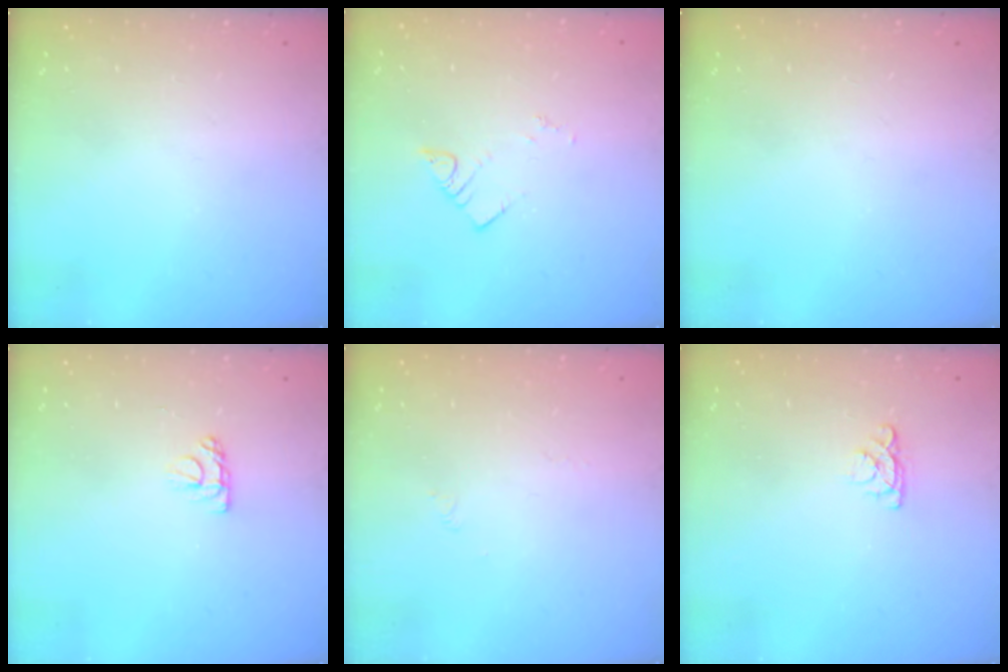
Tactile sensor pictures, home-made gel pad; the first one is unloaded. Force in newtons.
{"total": 3.7, "press": 3.7, "slide": 0.5}
{"total": 0.0}
{"total": 4.9, "press": 4.9, "slide": 0.3}
{"total": 1.7, "press": 1.6, "slide": 0.4}
{"total": 4.0, "press": 4.0, "slide": 0.5}